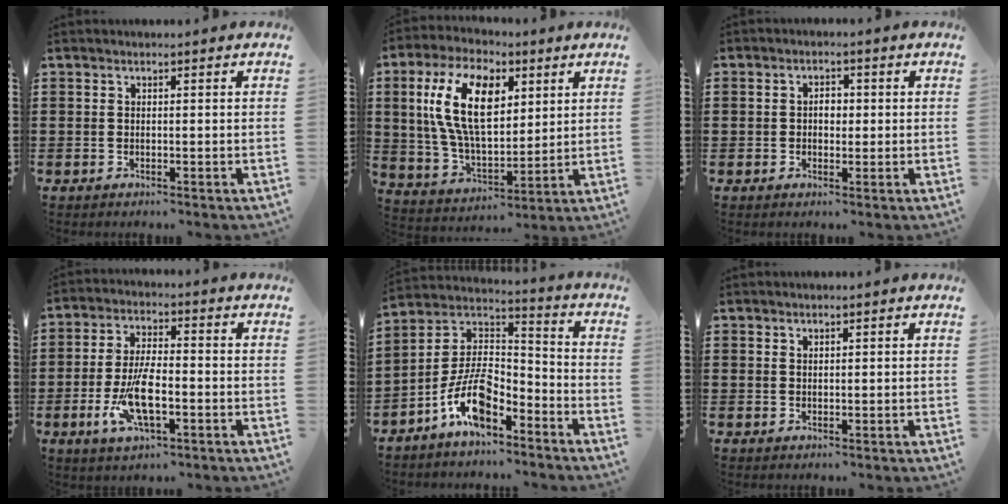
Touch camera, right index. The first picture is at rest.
{"total": 14.2, "force": [4.3, 7.6, 11.2], "torque": [-0.249, 0.018, 0.079]}
{"total": 2.1, "force": [0.1, 1.6, 1.3], "torque": [-0.028, 0.009, -0.001]}
{"total": 9.1, "force": [-2.6, 3.2, 8.1], "torque": [-0.173, -0.013, -0.048]}
{"total": 10.4, "force": [-6.6, 4.3, 6.8], "torque": [-0.150, 0.005, -0.129]}
{"total": 0.9, "force": [0.8, 0.4, 0.1], "torque": [-0.003, 0.001, 0.016]}